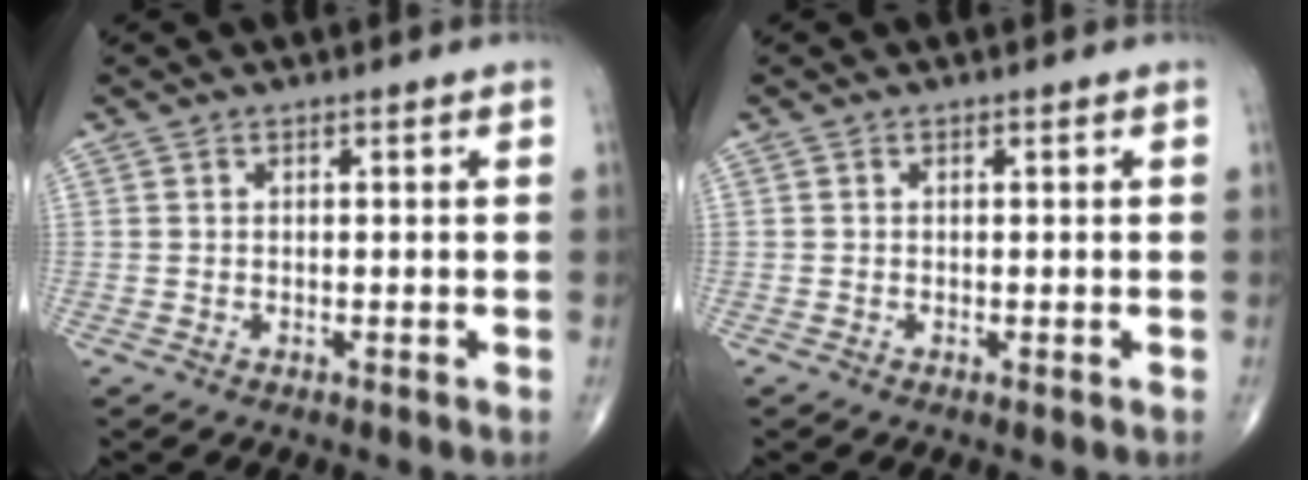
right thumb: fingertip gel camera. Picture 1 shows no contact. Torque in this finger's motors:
{"motor_torque": [0.03, 0.18, -0.10, -0.33, -0.02]}